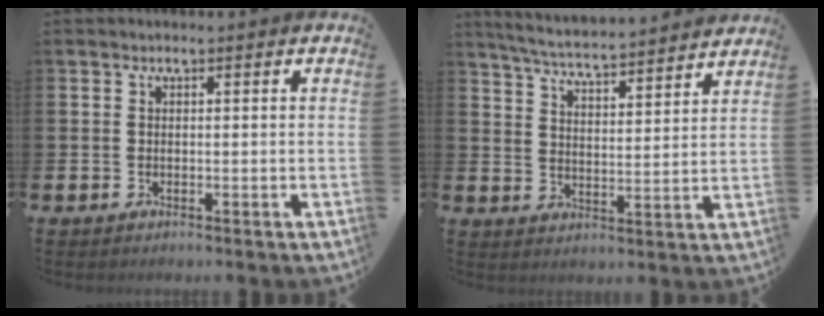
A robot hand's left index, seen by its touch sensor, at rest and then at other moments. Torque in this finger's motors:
{"motor_torque": [0.44, -0.63, 0.19, 0.11]}